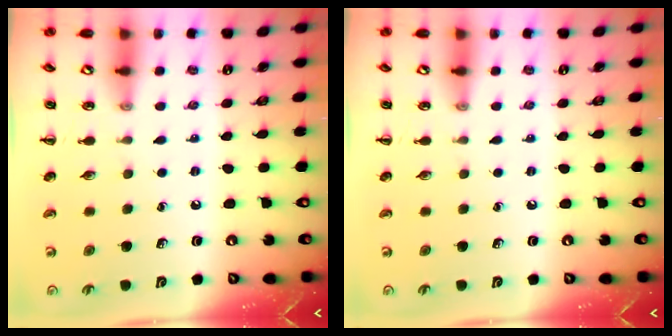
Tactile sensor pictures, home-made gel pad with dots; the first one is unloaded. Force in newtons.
{"total": 0.0}